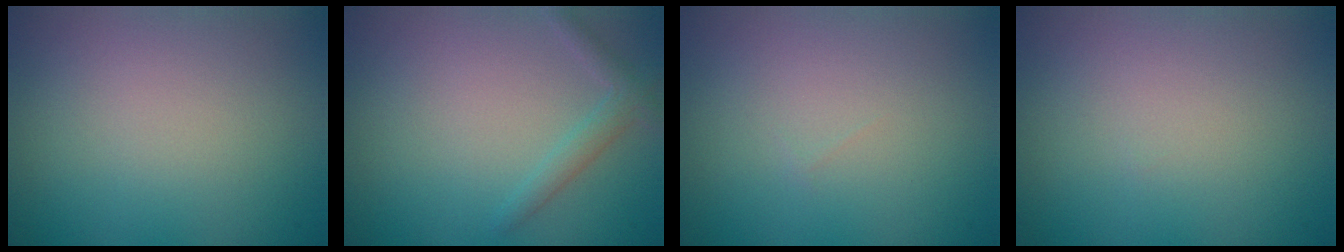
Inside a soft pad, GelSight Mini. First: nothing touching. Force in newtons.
{"total": 1.6, "press": 1.6, "slide": 0.1}
{"total": 0.0}
{"total": 0.0}